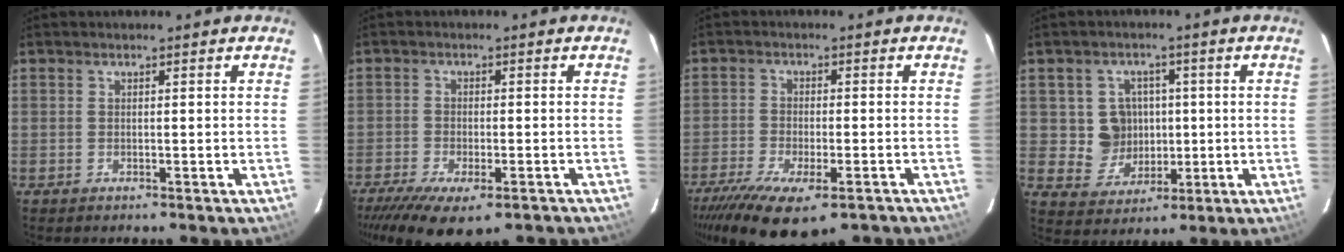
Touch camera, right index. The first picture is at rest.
{"total": 12.9, "force": [-9.3, 4.4, 7.9], "torque": [-0.168, -0.044, -0.145]}
{"total": 16.5, "force": [-11.6, 5.8, 10.2], "torque": [-0.210, -0.052, -0.179]}
{"total": 7.8, "force": [0.5, 7.5, 1.9], "torque": [-0.052, 0.016, 0.020]}